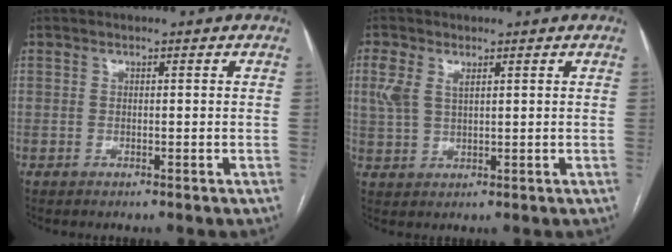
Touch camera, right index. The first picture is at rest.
{"total": 4.5, "force": [2.3, 2.4, 3.1], "torque": [-0.089, 0.019, 0.051]}